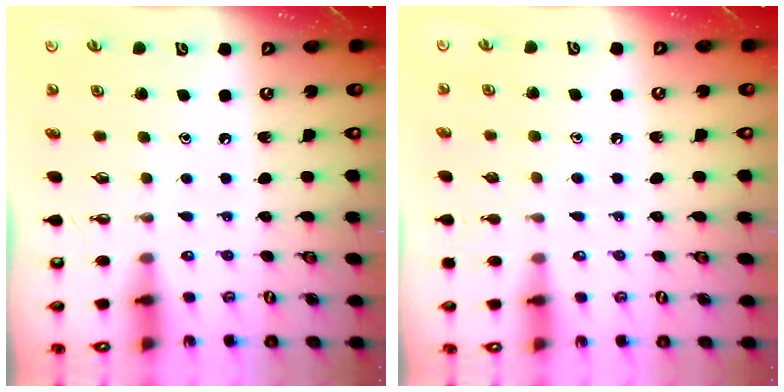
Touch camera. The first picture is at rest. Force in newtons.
{"total": 5.8, "press": 5.7, "slide": 0.6}